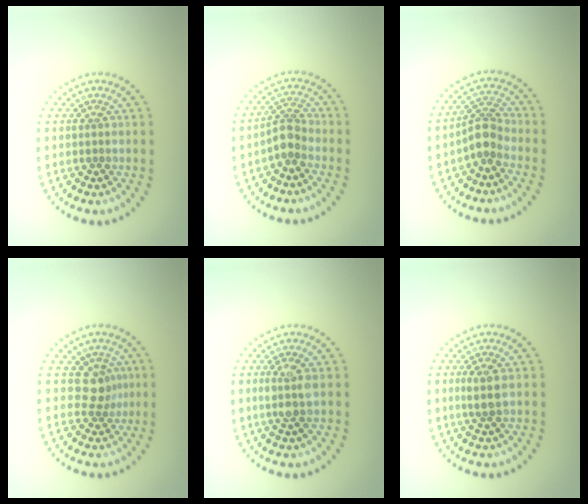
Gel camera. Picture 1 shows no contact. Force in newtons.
{"total": 2.5, "press": 1.9, "slide": 1.6}
{"total": 2.7, "press": 2.1, "slide": 1.8}
{"total": 2.2, "press": 1.6, "slide": 1.5}
{"total": 2.4, "press": 2.1, "slide": 1.2}
{"total": 2.0, "press": 1.8, "slide": 0.8}